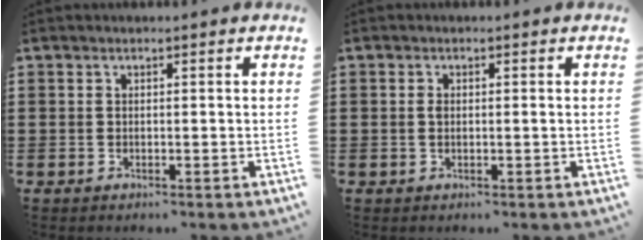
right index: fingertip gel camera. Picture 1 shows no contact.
{"total": 1.0, "force": [0.1, 0.3, 1.0], "torque": [-0.020, 0.001, 0.000]}